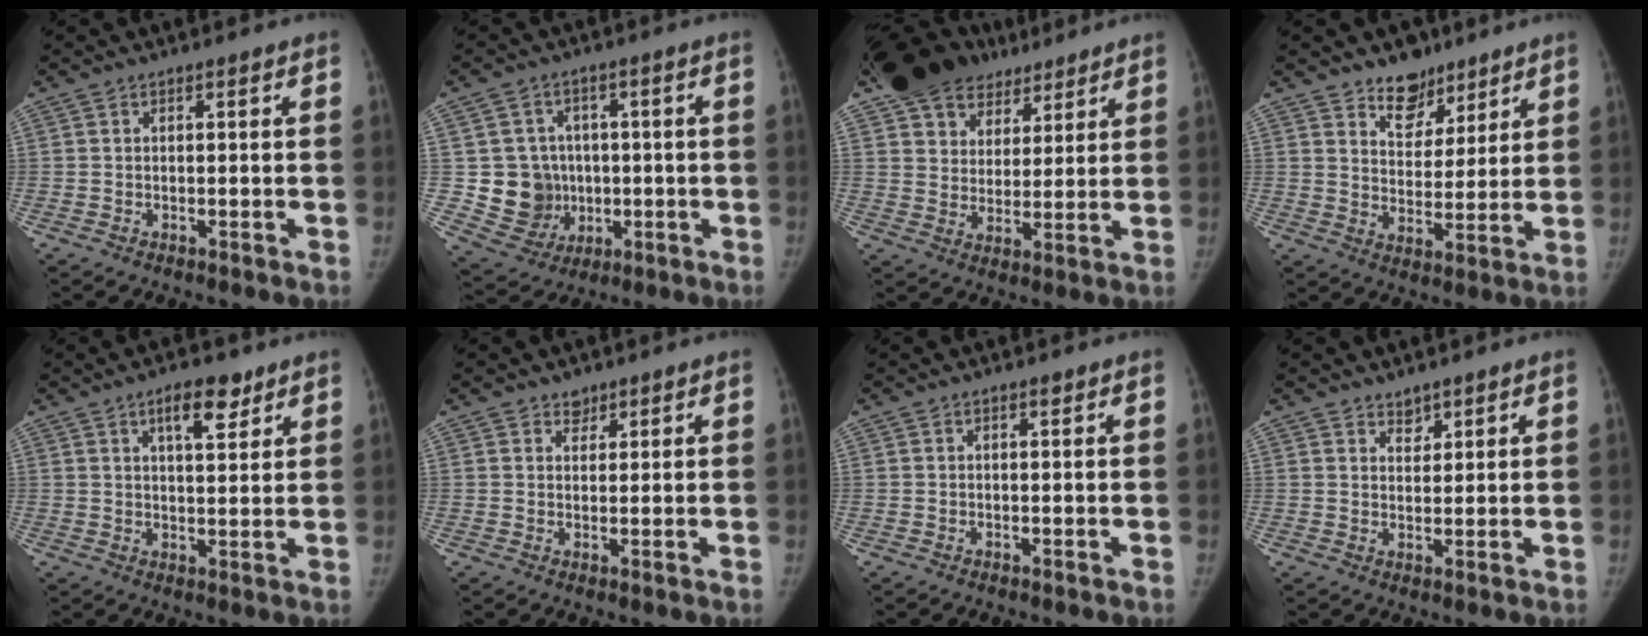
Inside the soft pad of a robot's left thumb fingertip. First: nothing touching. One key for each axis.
{"total": 10.6, "fx": -0.1, "fy": 10.0, "fz": 3.4, "tx": -0.019, "ty": 0.006, "tz": 0.015}
{"total": 17.5, "fx": 12.9, "fy": 10.6, "fz": 5.2, "tx": -0.080, "ty": -0.029, "tz": 0.215}
{"total": 8.8, "fx": 6.5, "fy": 5.3, "fz": 2.6, "tx": -0.006, "ty": -0.043, "tz": 0.109}
{"total": 6.8, "fx": 4.1, "fy": 2.8, "fz": 4.7, "tx": -0.053, "ty": -0.022, "tz": 0.061}
{"total": 2.2, "fx": 1.6, "fy": 1.5, "fz": 0.4, "tx": 0.009, "ty": -0.010, "tz": 0.022}
{"total": 0.6, "fx": 0.4, "fy": 0.2, "fz": 0.3, "tx": -0.006, "ty": -0.003, "tz": 0.006}
{"total": 2.7, "fx": 2.1, "fy": 1.6, "fz": 0.5, "tx": 0.009, "ty": -0.016, "tz": 0.034}